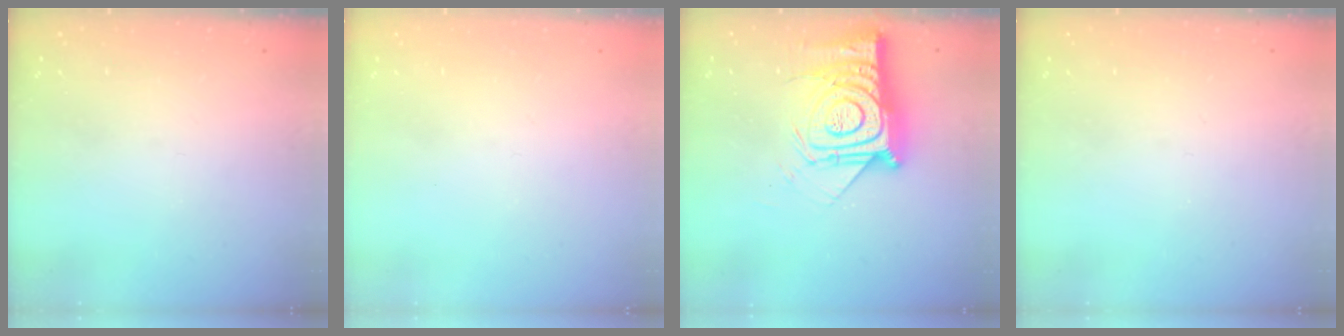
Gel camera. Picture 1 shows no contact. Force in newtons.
{"total": 1.7, "press": 1.6, "slide": 0.1}
{"total": 18.4, "press": 18.4, "slide": 1.5}
{"total": 0.0}